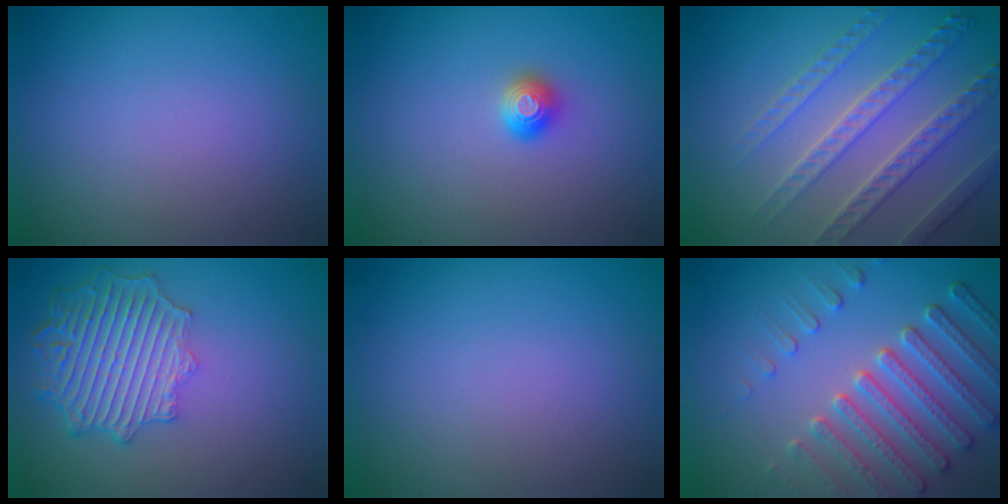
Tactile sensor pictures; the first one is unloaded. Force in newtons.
{"total": 1.3, "press": 1.2, "slide": 0.5}
{"total": 4.5, "press": 4.4, "slide": 0.9}
{"total": 6.8, "press": 5.3, "slide": 4.2}
{"total": 0.0}
{"total": 5.2, "press": 4.6, "slide": 2.3}